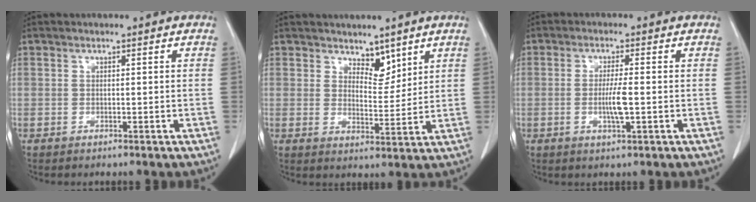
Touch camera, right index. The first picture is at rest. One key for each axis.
{"total": 4.2, "fx": 3.3, "fy": 2.0, "fz": 1.8, "tx": -0.022, "ty": -0.009, "tz": 0.060}
{"total": 4.0, "fx": -0.7, "fy": 0.2, "fz": 4.0, "tx": -0.078, "ty": -0.006, "tz": -0.013}